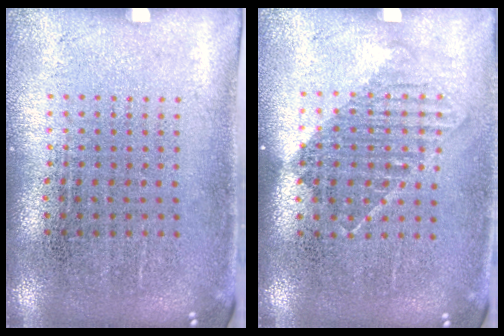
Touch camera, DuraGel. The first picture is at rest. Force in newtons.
{"total": 1.2, "press": 1.0, "slide": 0.7}